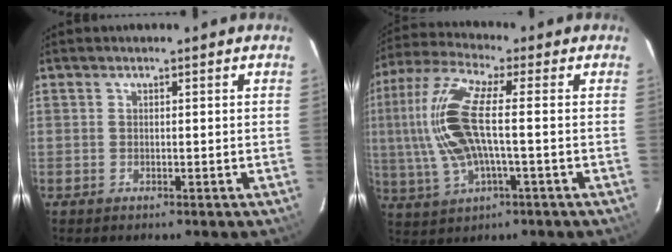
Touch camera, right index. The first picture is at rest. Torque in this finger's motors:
{"motor_torque": [1.98, 0.11, 1.05, 0.21]}